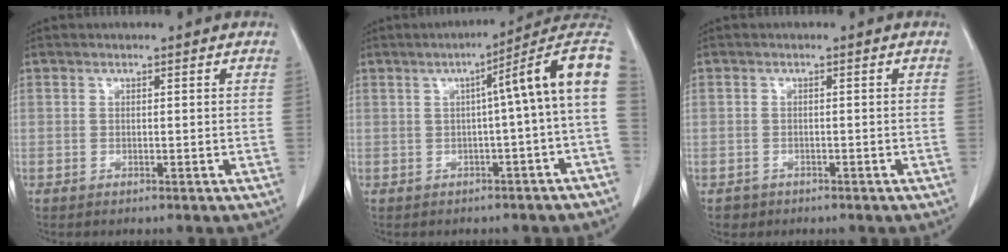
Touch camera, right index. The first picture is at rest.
{"total": 10.4, "force": [0.8, -0.5, 10.4], "torque": [-0.127, 0.038, 0.001]}
{"total": 1.6, "force": [-0.9, 1.3, -0.2], "torque": [-0.003, 0.006, -0.012]}